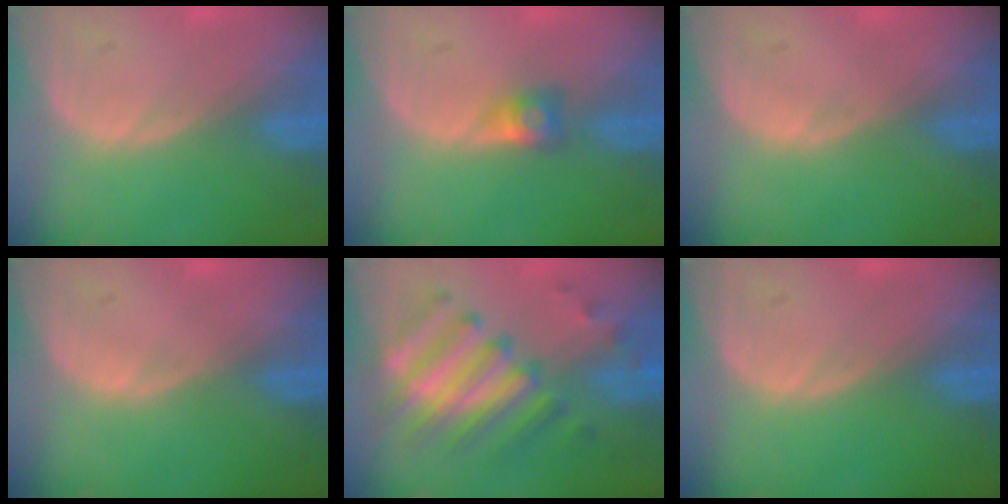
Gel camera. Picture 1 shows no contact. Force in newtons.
{"total": 2.6, "press": 2.3, "slide": 1.0}
{"total": 0.0}
{"total": 0.0}
{"total": 8.3, "press": 8.3, "slide": 0.7}
{"total": 0.0}